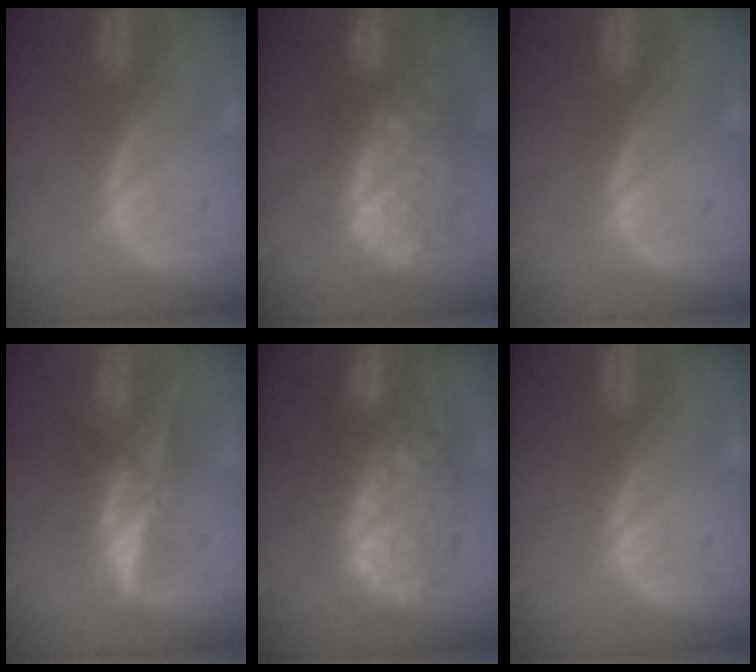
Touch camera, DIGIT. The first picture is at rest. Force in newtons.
{"total": 12.0, "press": 9.9, "slide": 6.8}
{"total": 0.0}
{"total": 5.8, "press": 5.5, "slide": 2.0}
{"total": 11.6, "press": 11.5, "slide": 1.4}
{"total": 0.0}